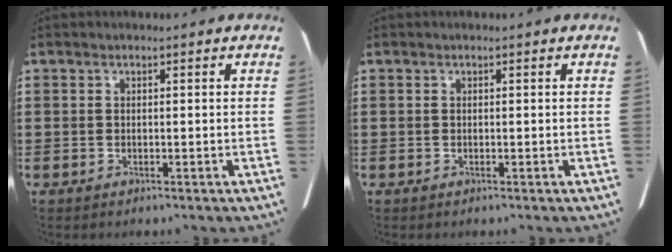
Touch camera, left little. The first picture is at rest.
{"total": 0.0}